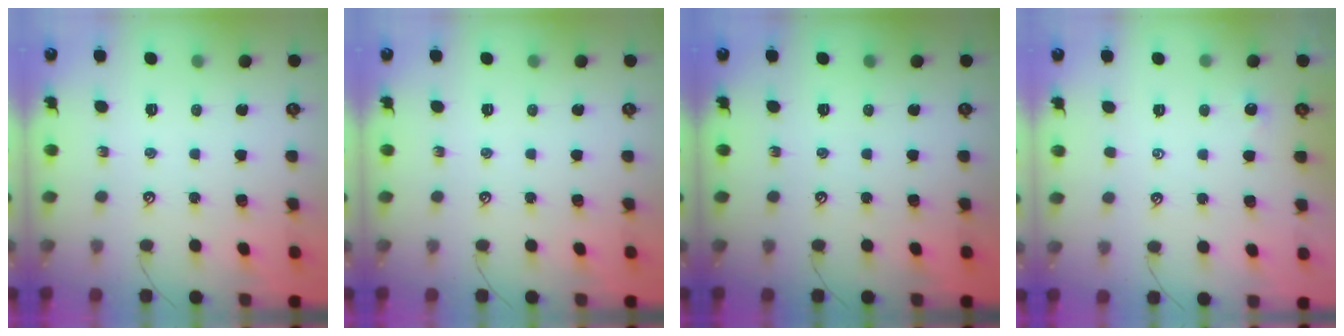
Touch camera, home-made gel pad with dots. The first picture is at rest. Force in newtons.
{"total": 0.0}
{"total": 0.0}
{"total": 1.4, "press": 1.3, "slide": 0.3}